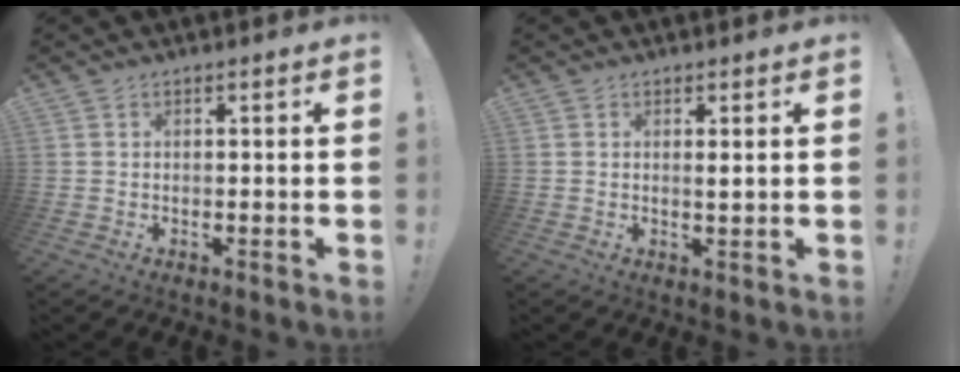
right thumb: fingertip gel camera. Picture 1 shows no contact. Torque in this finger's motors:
{"motor_torque": [-0.06, 0.15, 0.04, 0.07, 0.01]}